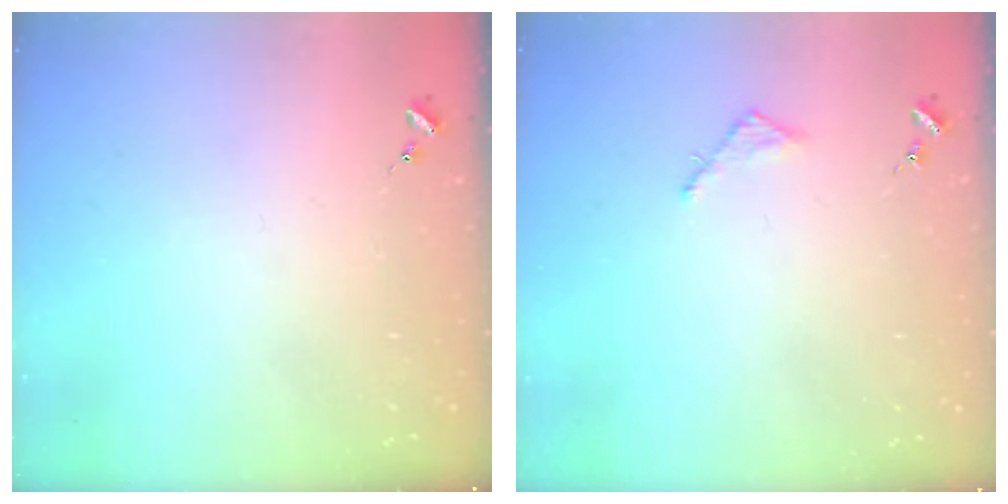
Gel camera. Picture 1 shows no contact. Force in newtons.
{"total": 2.5, "press": 2.5, "slide": 0.2}